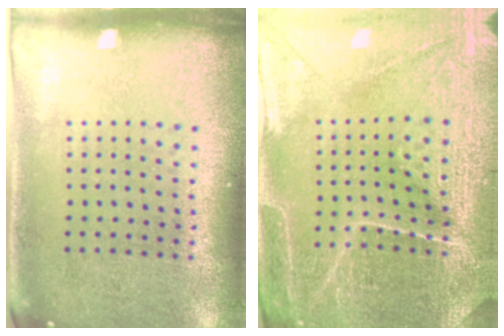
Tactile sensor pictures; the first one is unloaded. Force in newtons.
{"total": 4.3, "press": 4.2, "slide": 1.1}